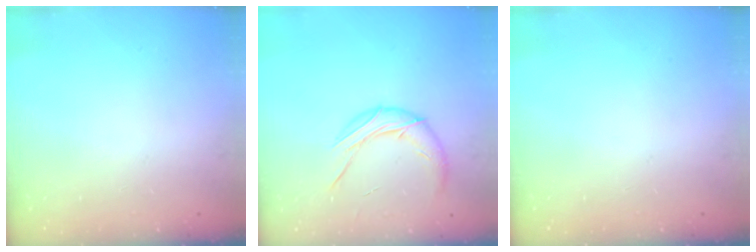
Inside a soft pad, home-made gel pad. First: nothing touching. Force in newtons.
{"total": 11.6, "press": 11.5, "slide": 1.5}
{"total": 0.0}